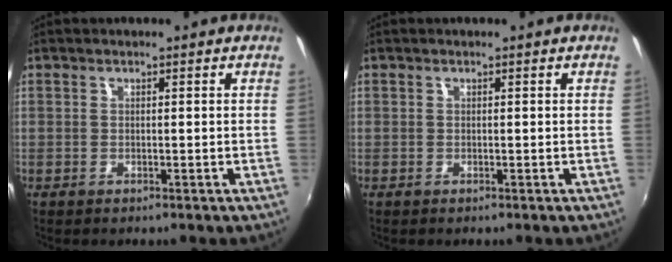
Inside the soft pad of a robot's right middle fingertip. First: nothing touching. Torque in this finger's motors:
{"motor_torque": [0.00, 0.00, 0.00, 0.00]}